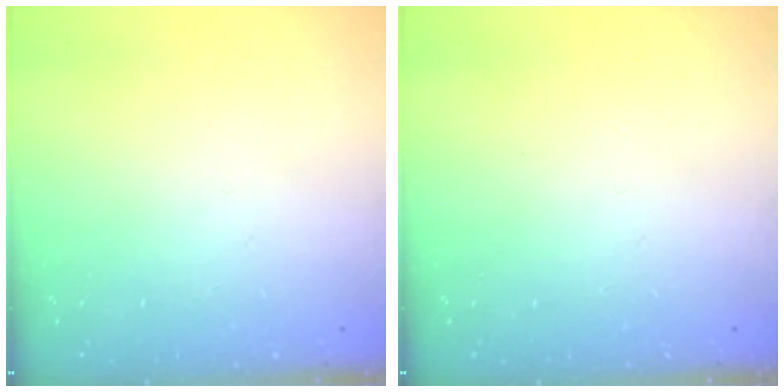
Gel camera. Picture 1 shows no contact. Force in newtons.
{"total": 0.0}